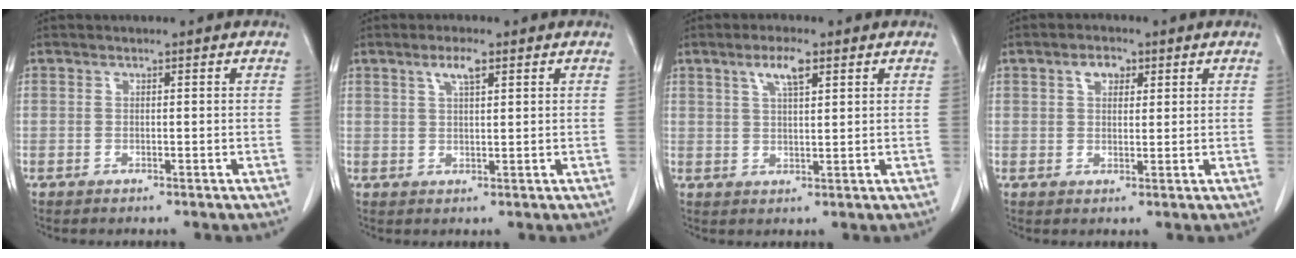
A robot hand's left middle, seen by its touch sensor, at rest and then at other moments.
{"total": 3.1, "force": [1.8, 0.5, 2.5], "torque": [-0.051, 0.003, 0.035]}
{"total": 4.4, "force": [2.5, 0.8, 3.5], "torque": [-0.070, 0.003, 0.047]}
{"total": 3.1, "force": [1.6, 1.8, 2.0], "torque": [-0.036, 0.008, 0.028]}